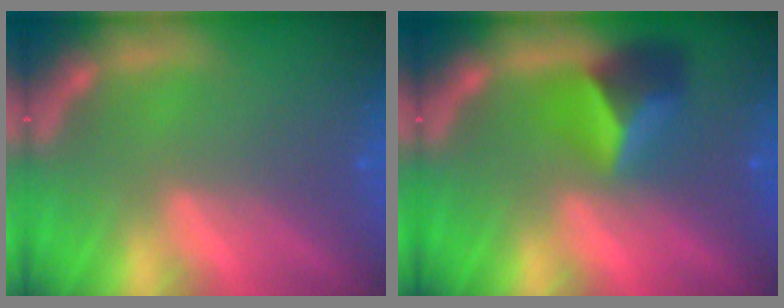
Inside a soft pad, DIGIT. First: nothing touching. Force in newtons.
{"total": 4.4}